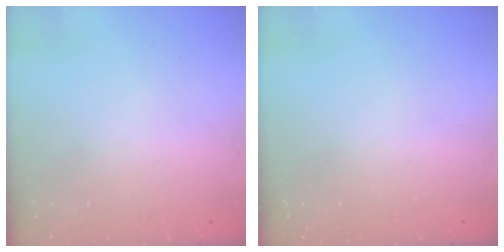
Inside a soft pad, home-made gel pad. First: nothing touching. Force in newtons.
{"total": 0.0}